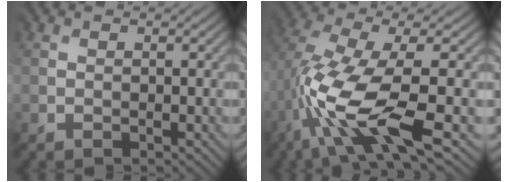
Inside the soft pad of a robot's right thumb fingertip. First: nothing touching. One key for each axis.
{"total": 11.7, "fx": -3.1, "fy": 3.8, "fz": 10.6, "tx": -0.245, "ty": -0.001, "tz": -0.049}